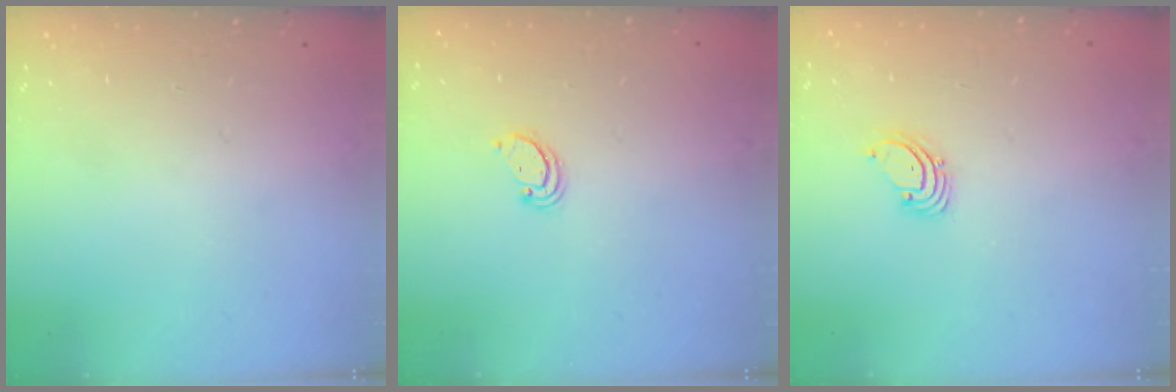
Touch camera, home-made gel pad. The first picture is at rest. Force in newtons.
{"total": 2.2, "press": 2.2, "slide": 0.1}
{"total": 1.5, "press": 1.5, "slide": 0.1}